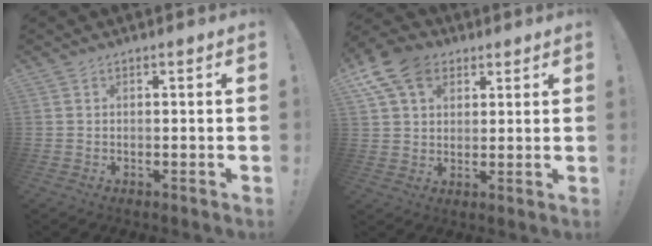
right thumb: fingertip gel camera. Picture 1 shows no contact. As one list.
[{"total": 13.1, "force": [6.1, 9.3, 6.8], "torque": [-0.123, -0.021, 0.121]}]